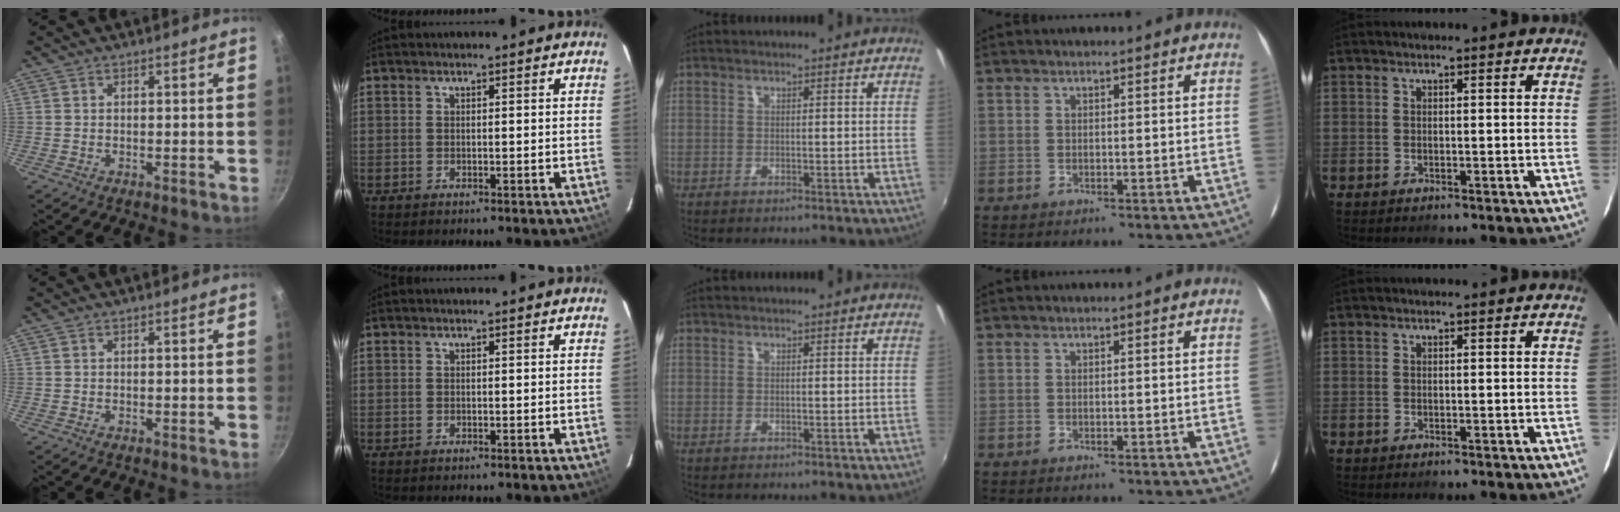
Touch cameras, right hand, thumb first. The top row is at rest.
{}